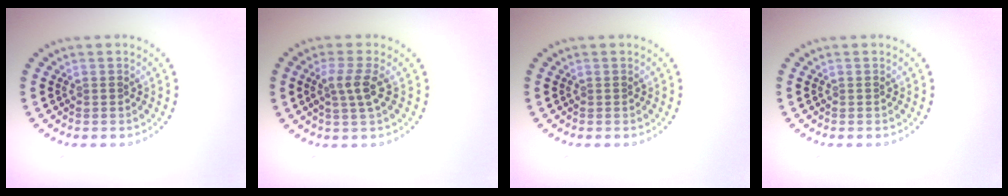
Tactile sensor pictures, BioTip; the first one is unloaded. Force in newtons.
{"total": 2.4, "press": 2.1, "slide": 1.0}
{"total": 0.0}
{"total": 0.0}